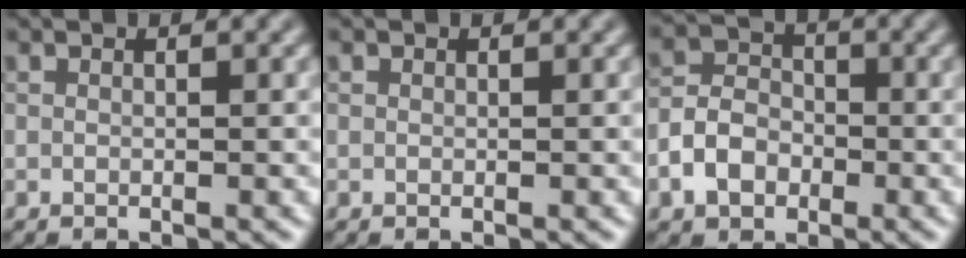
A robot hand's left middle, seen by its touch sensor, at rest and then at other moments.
{"total": 0.0}
{"total": 4.0, "force": [-1.7, 3.0, 2.1], "torque": [-0.039, 0.005, -0.037]}